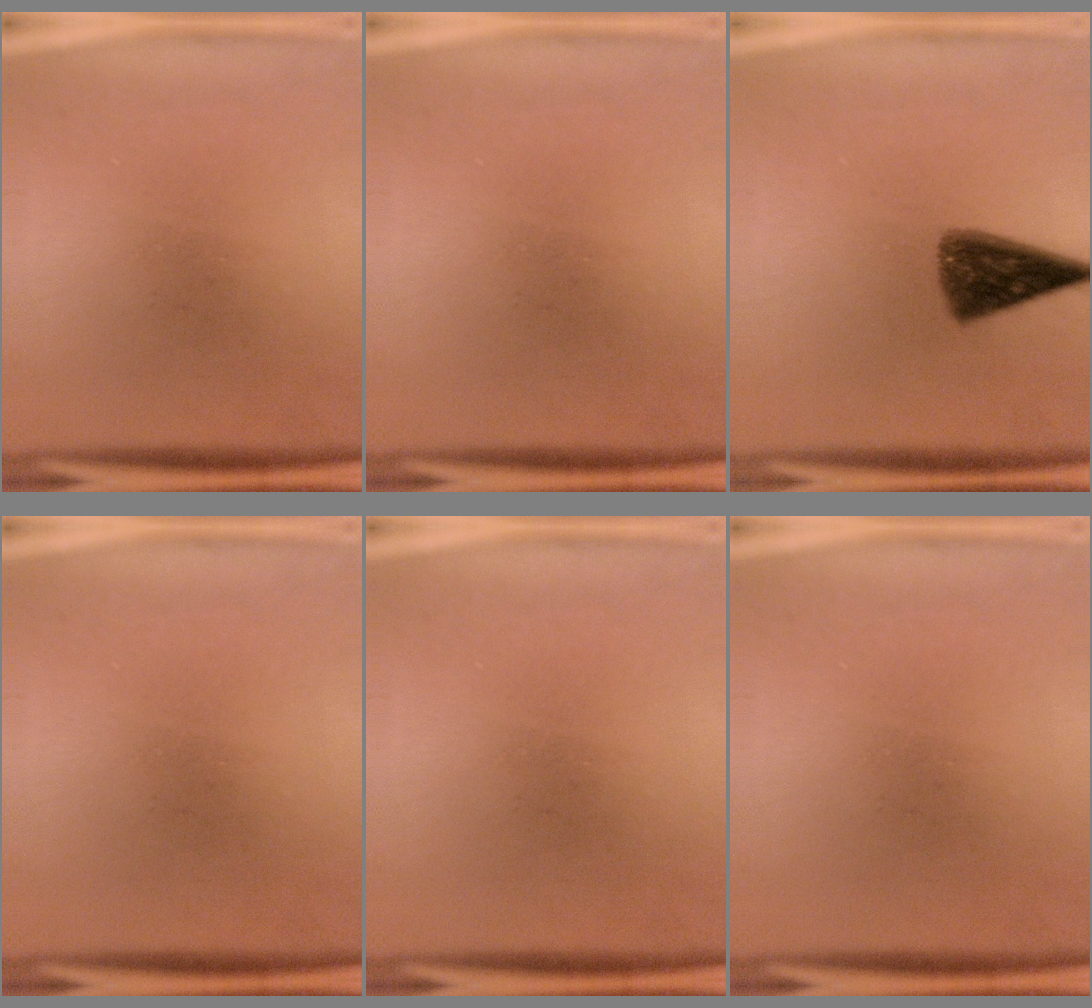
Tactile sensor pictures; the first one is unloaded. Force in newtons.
{"total": 0.0}
{"total": 8.3}
{"total": 0.0}
{"total": 0.0}
{"total": 0.0}